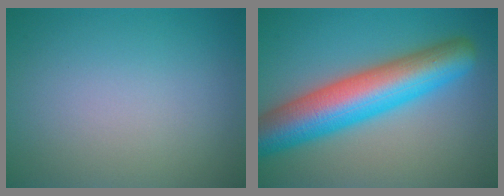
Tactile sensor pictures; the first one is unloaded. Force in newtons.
{"total": 10.1, "press": 10.0, "slide": 0.2}